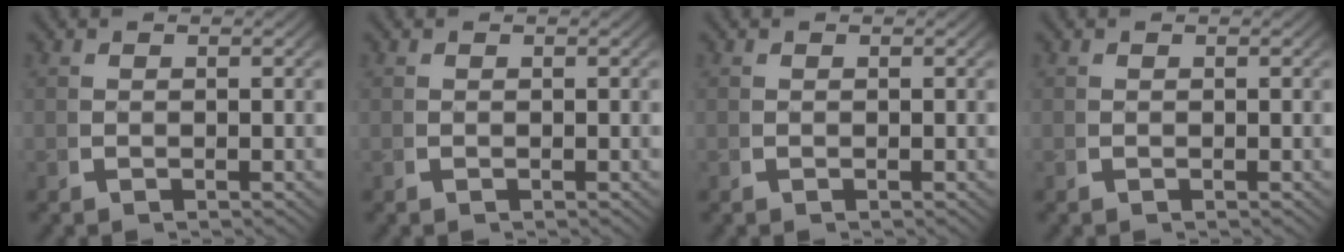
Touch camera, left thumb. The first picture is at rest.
{"total": 0.0}
{"total": 0.0}
{"total": 0.0}